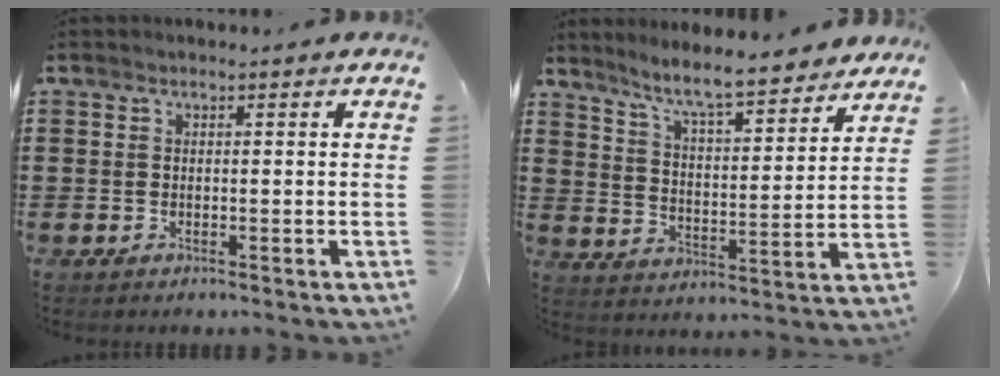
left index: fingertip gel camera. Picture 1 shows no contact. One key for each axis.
{"total": 7.6, "fx": 6.8, "fy": 0.0, "fz": 3.4, "tx": -0.089, "ty": -0.045, "tz": 0.115}